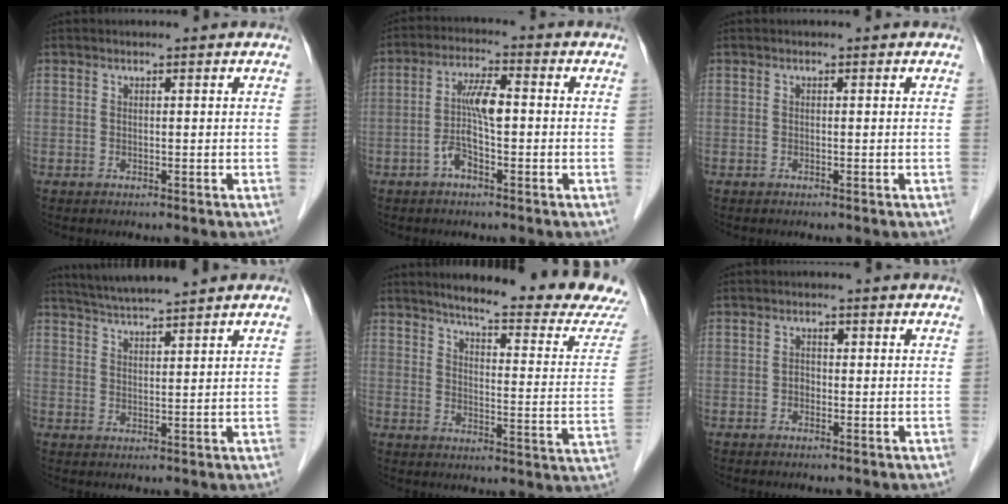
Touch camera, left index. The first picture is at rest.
{"total": 5.7, "force": [-1.2, 1.5, 5.4], "torque": [-0.111, 0.013, -0.024]}
{"total": 0.0}
{"total": 6.4, "force": [5.9, -0.8, 2.5], "torque": [-0.055, 0.018, 0.104]}
{"total": 20.2, "force": [18.6, 0.4, 7.8], "torque": [-0.104, -0.086, 0.221]}
{"total": 1.4, "force": [-0.4, 1.1, 0.7], "torque": [-0.011, 0.003, -0.008]}